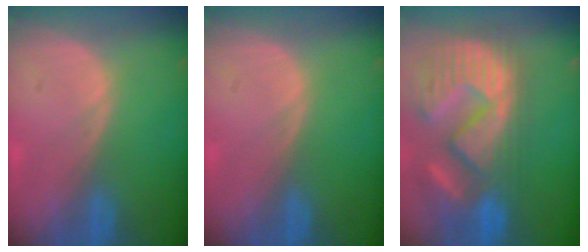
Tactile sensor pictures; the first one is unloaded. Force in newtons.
{"total": 0.0}
{"total": 14.9, "press": 12.3, "slide": 8.5}